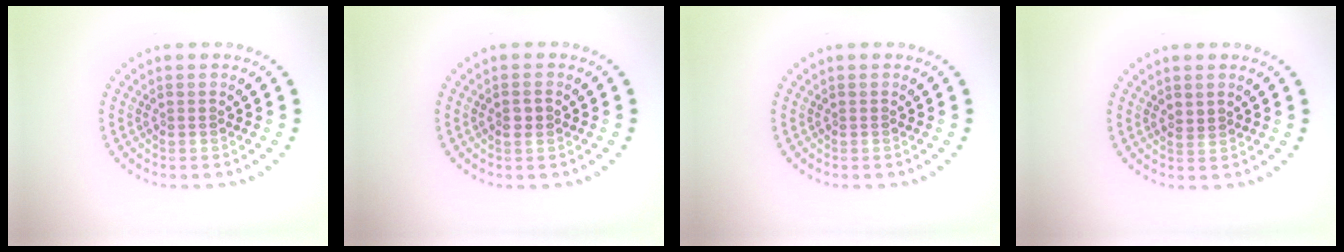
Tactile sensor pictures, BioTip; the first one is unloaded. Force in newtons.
{"total": 1.1, "press": 1.0, "slide": 0.2}
{"total": 0.0}
{"total": 0.8, "press": 0.7, "slide": 0.3}